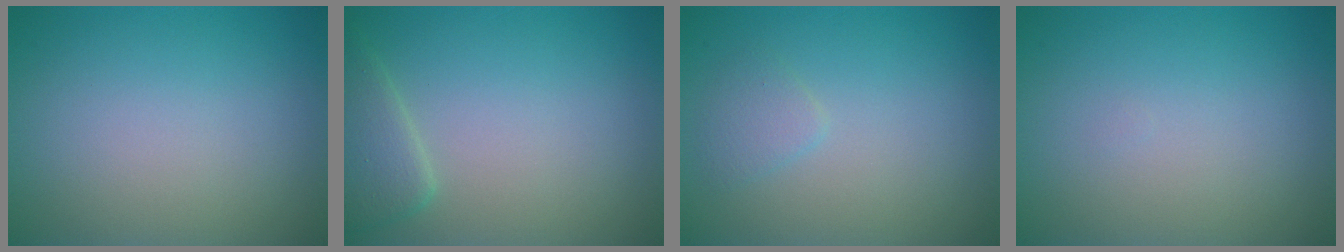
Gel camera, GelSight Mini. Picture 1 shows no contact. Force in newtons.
{"total": 2.5, "press": 2.5, "slide": 0.3}
{"total": 1.2, "press": 1.2, "slide": 0.1}
{"total": 0.0}